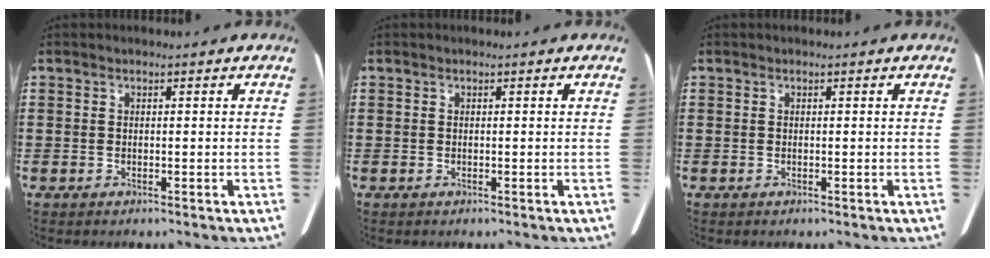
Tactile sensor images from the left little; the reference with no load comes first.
{"total": 0.0}
{"total": 0.0}